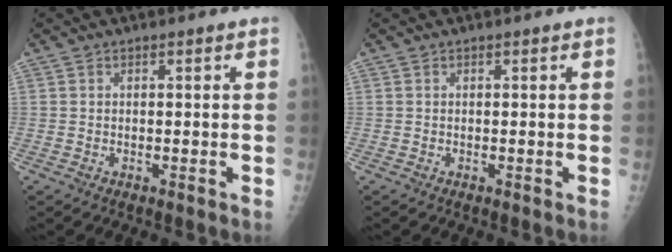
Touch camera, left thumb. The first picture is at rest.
{"total": 0.0}